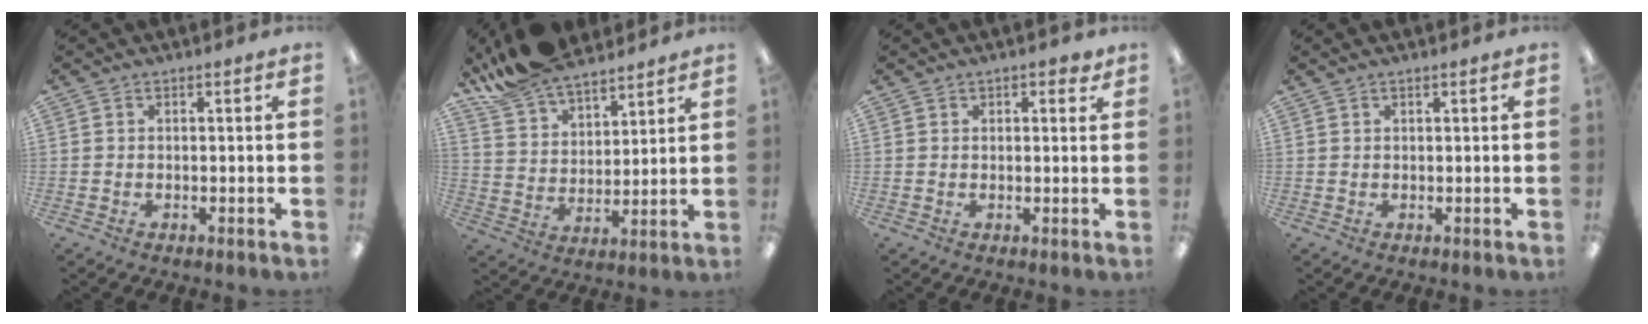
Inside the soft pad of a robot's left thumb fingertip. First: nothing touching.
{"total": 13.3, "force": [11.6, 5.0, 4.0], "torque": [-0.102, -0.064, 0.223]}
{"total": 1.9, "force": [1.4, 0.9, 1.0], "torque": [-0.013, 0.001, 0.022]}
{"total": 0.6, "force": [0.4, 0.1, 0.3], "torque": [-0.007, 0.002, 0.007]}